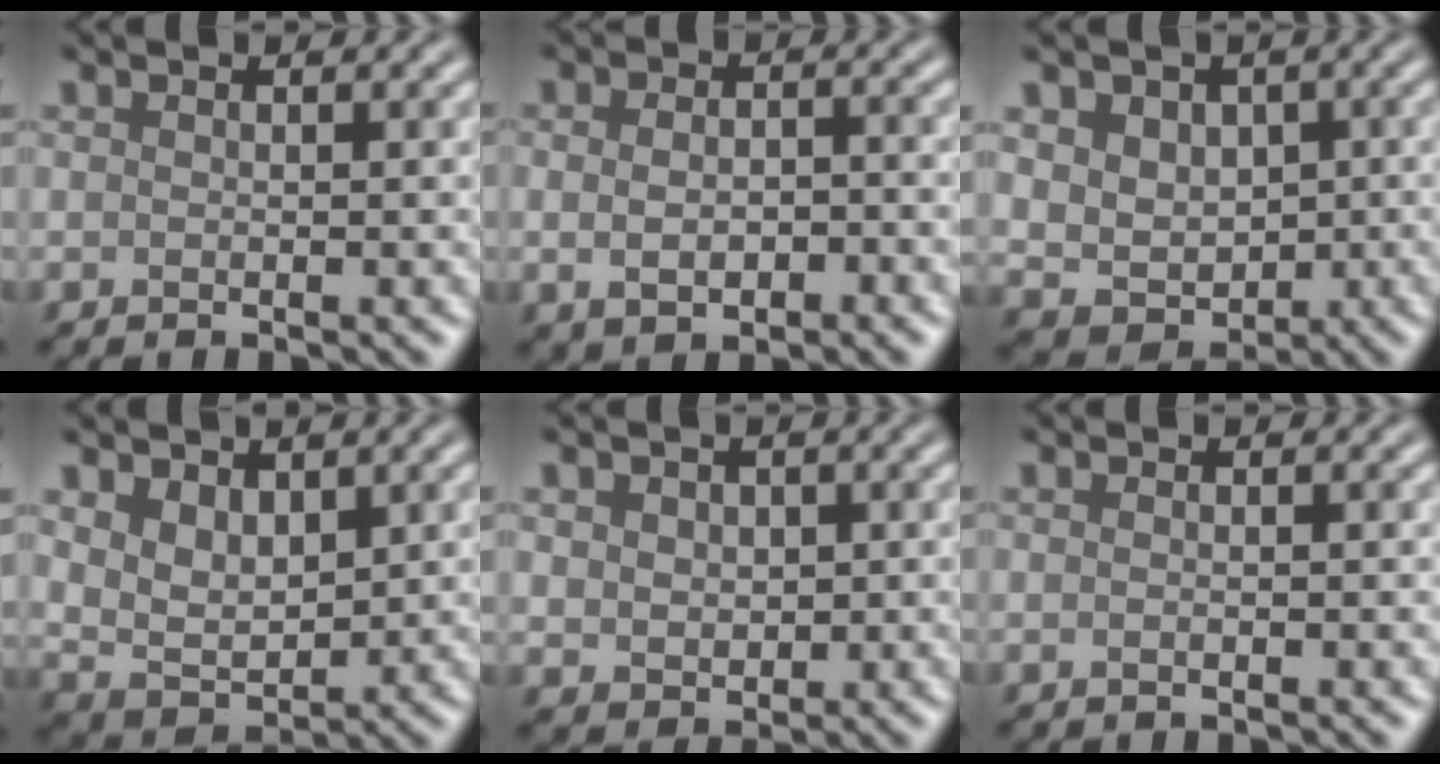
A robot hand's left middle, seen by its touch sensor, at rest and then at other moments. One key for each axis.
{"total": 3.7, "fx": -0.7, "fy": 2.3, "fz": 2.9, "tx": -0.036, "ty": 0.000, "tz": -0.008}
{"total": 5.9, "fx": 1.4, "fy": 4.9, "fz": 3.0, "tx": -0.048, "ty": 0.011, "tz": 0.021}
{"total": 4.1, "fx": 1.6, "fy": 2.8, "fz": 2.5, "tx": -0.059, "ty": -0.013, "tz": 0.034}
{"total": 2.9, "fx": 0.9, "fy": 2.4, "fz": 1.4, "tx": -0.036, "ty": 0.003, "tz": 0.014}
{"total": 0.5, "fx": -0.1, "fy": 0.2, "fz": 0.5, "tx": -0.009, "ty": -0.003, "tz": -0.004}